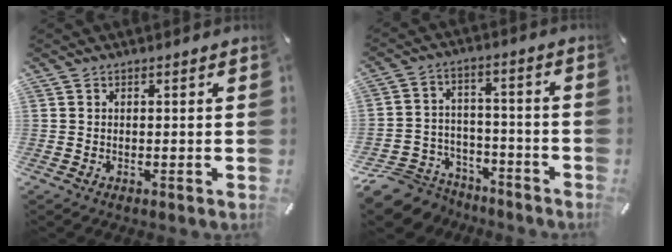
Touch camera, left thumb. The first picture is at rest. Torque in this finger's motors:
{"motor_torque": [-0.89, 1.65, 0.50, 0.76, 0.10]}